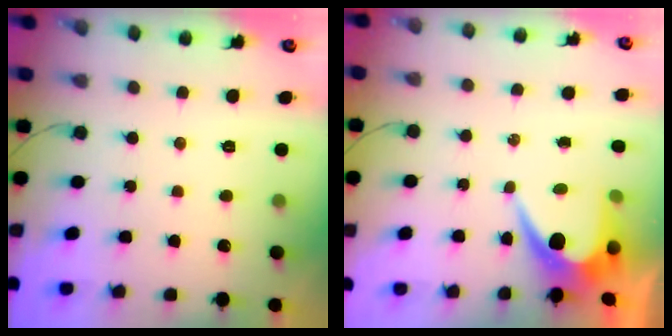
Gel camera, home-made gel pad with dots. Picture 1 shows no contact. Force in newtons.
{"total": 6.1, "press": 6.1, "slide": 0.5}